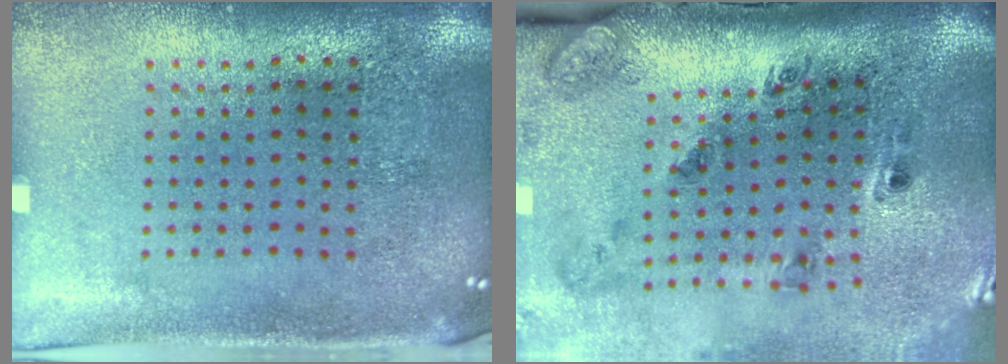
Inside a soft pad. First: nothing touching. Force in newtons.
{"total": 2.9, "press": 1.8, "slide": 2.2}